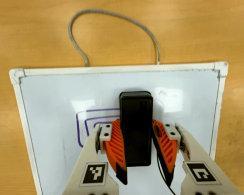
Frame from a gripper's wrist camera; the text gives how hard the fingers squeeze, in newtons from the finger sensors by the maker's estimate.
{"total": 14.6, "left": 14.2, "right": 14.9}